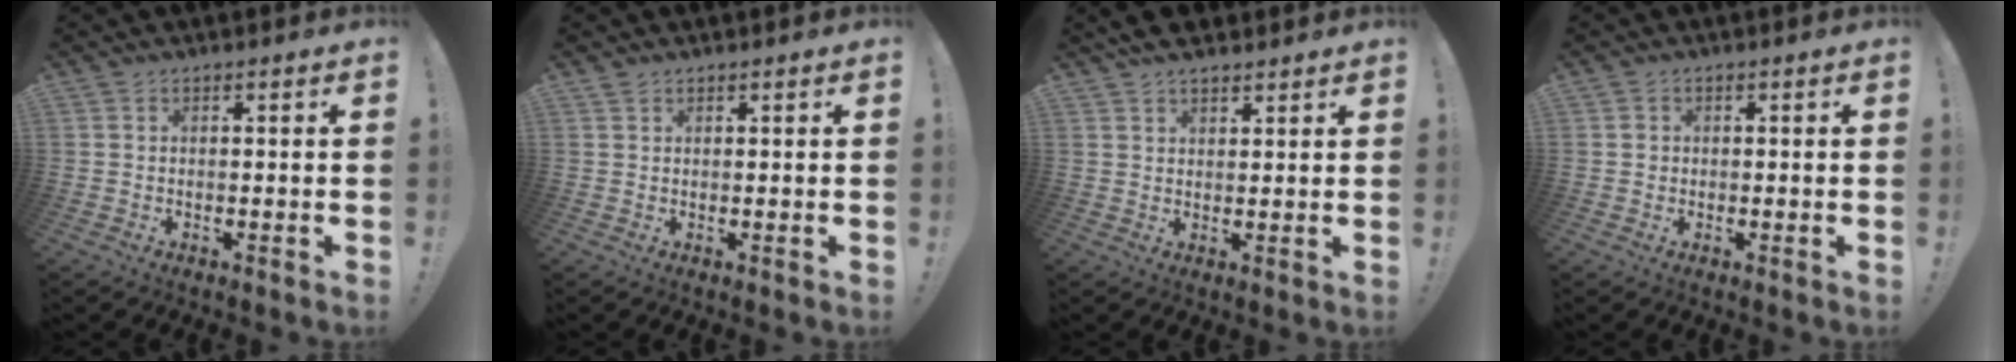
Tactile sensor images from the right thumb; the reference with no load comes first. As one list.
[{"total": 0.6, "force": [0.5, 0.3, 0.1], "torque": [-0.002, 0.000, 0.010]}, {"total": 4.7, "force": [4.1, 1.8, 1.6], "torque": [-0.021, -0.021, 0.075]}, {"total": 1.2, "force": [-0.1, 1.1, 0.2], "torque": [-0.006, 0.004, -0.003]}]